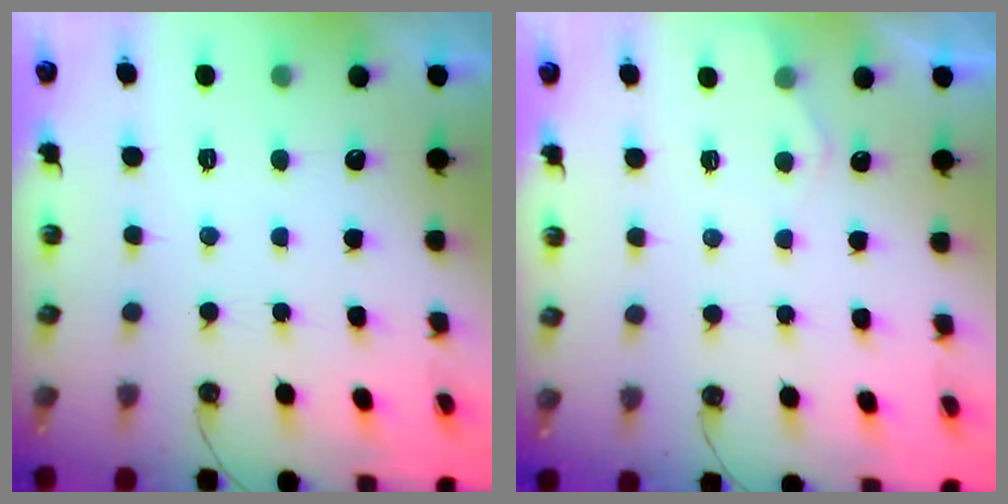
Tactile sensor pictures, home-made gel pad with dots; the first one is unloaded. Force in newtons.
{"total": 4.3, "press": 4.3, "slide": 0.5}